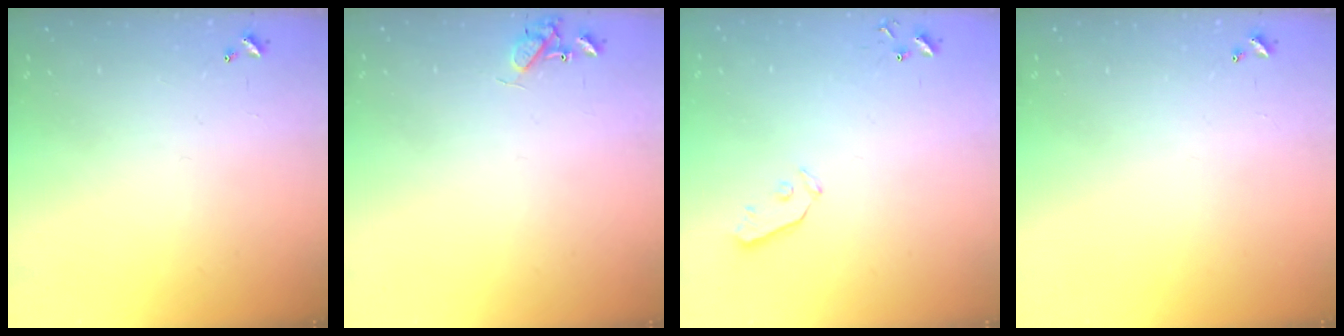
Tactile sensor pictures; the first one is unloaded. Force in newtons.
{"total": 8.6, "press": 8.6, "slide": 0.7}
{"total": 3.2, "press": 3.2, "slide": 0.4}
{"total": 0.0}